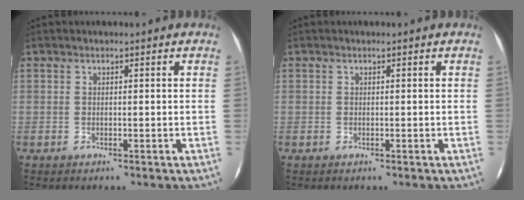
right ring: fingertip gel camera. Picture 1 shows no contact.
{"total": 0.0}